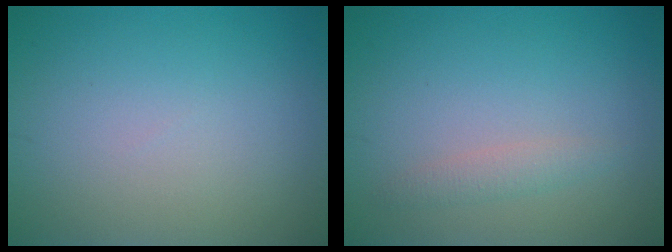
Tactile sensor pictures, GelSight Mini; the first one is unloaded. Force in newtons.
{"total": 1.3, "press": 1.3, "slide": 0.1}